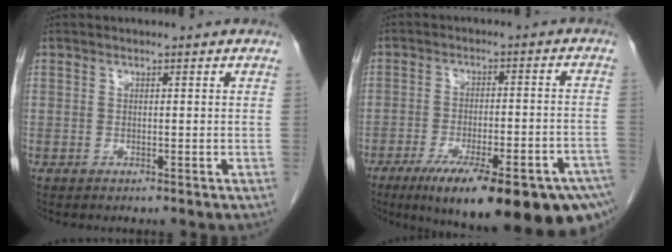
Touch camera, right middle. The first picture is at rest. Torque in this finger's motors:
{"motor_torque": [1.48, -0.66, 0.47, 0.16]}